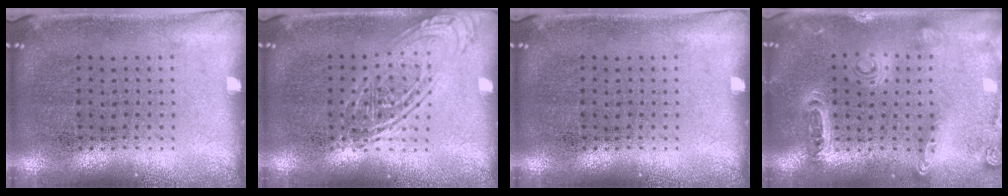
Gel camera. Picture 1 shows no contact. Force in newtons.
{"total": 2.6, "press": 2.6, "slide": 0.3}
{"total": 0.0}
{"total": 1.4, "press": 1.3, "slide": 0.4}